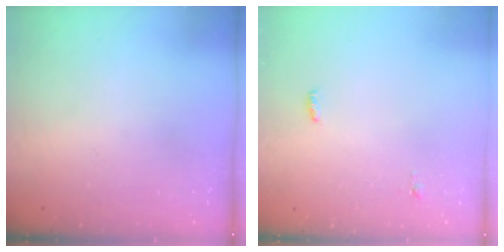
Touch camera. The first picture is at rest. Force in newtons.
{"total": 3.8, "press": 2.7, "slide": 2.6}